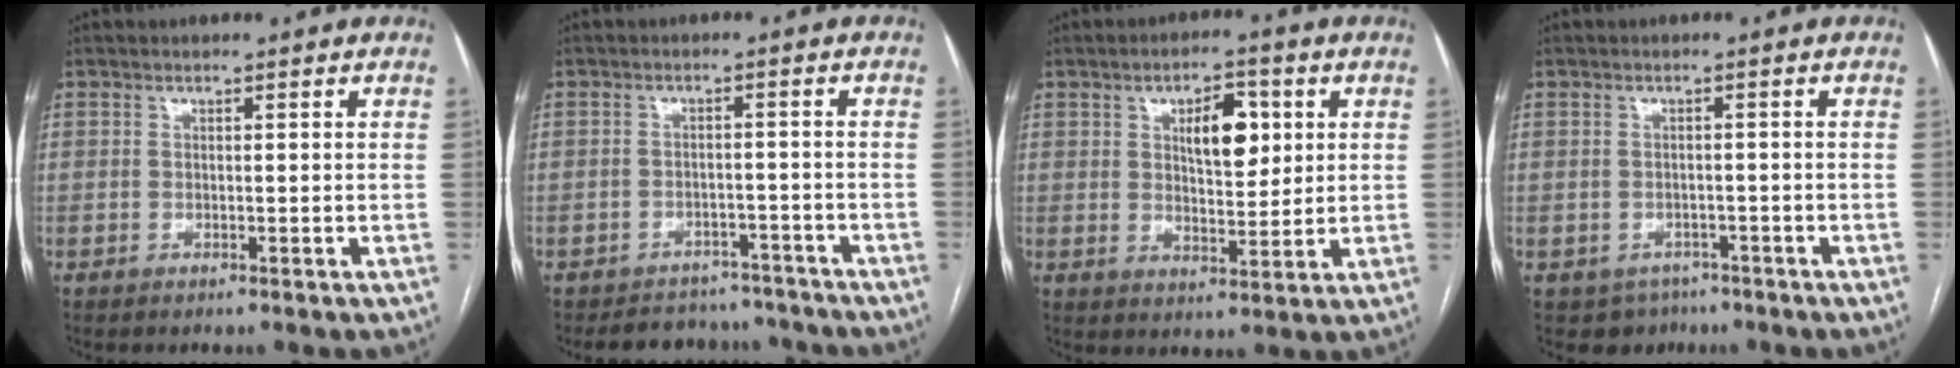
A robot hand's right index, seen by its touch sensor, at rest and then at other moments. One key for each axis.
{"total": 8.2, "fx": -7.5, "fy": 3.3, "fz": 0.3, "tx": 0.011, "ty": 0.016, "tz": -0.092}
{"total": 7.8, "fx": 2.4, "fy": 3.2, "fz": 6.7, "tx": -0.105, "ty": 0.008, "tz": 0.042}
{"total": 4.2, "fx": -2.6, "fy": 3.2, "fz": 0.7, "tx": -0.006, "ty": 0.005, "tz": -0.032}